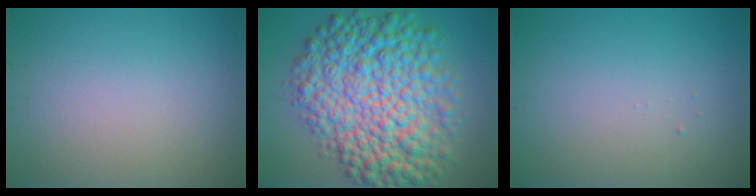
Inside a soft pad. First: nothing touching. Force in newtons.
{"total": 12.1, "press": 12.1, "slide": 0.1}
{"total": 0.0}